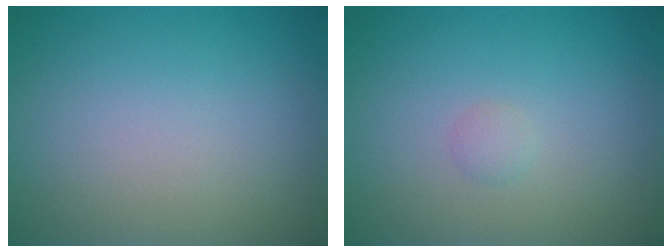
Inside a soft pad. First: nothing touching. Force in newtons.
{"total": 0.7, "press": 0.7, "slide": 0.0}